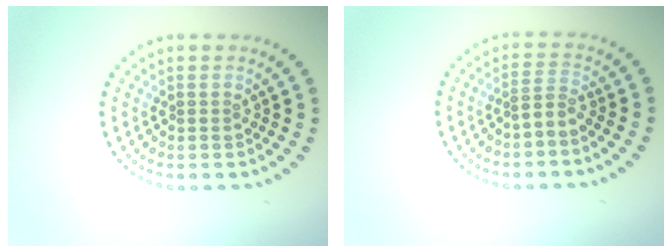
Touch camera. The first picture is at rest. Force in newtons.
{"total": 1.5, "press": 1.0, "slide": 1.1}